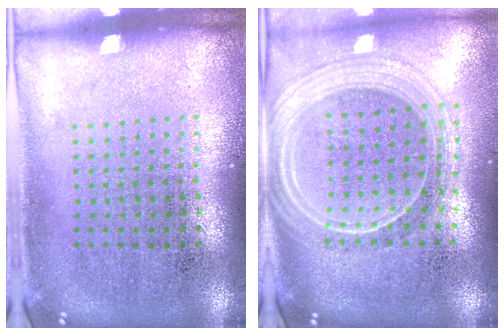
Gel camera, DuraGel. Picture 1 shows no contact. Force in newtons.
{"total": 2.3, "press": 2.0, "slide": 1.1}